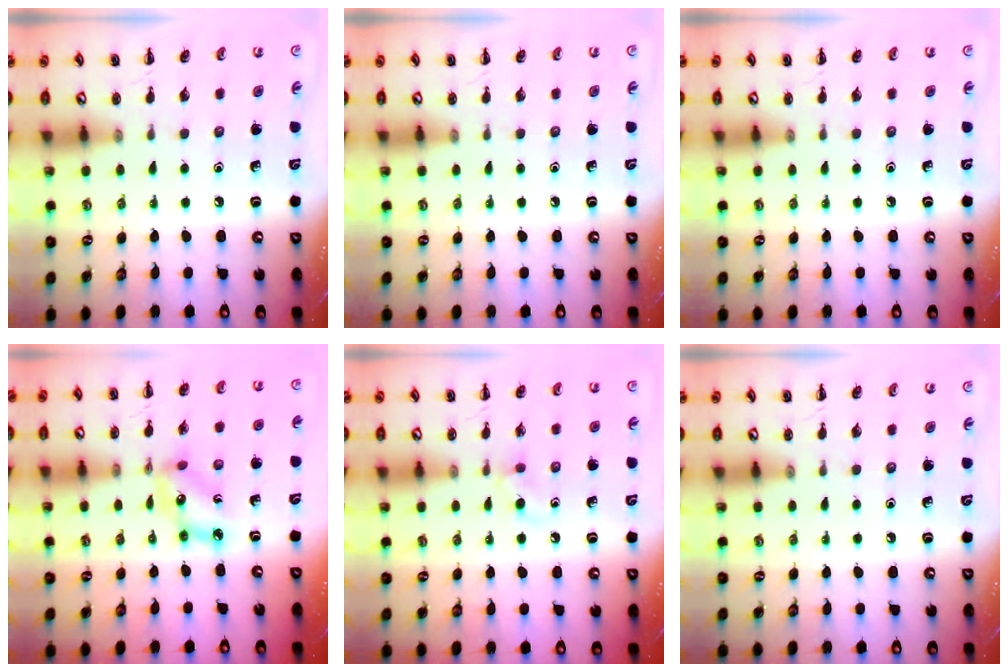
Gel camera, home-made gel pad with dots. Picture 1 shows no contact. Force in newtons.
{"total": 0.0}
{"total": 0.0}
{"total": 7.8, "press": 7.6, "slide": 1.8}
{"total": 2.9, "press": 2.6, "slide": 1.3}
{"total": 0.0}